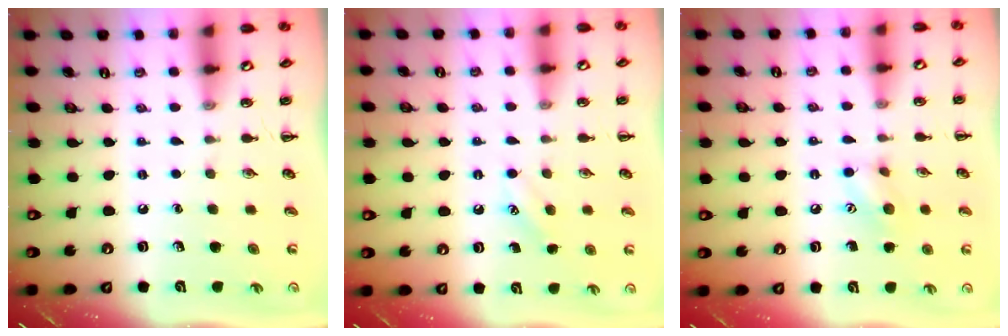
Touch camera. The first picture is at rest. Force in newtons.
{"total": 3.3, "press": 3.2, "slide": 0.8}
{"total": 8.0, "press": 8.0, "slide": 0.5}